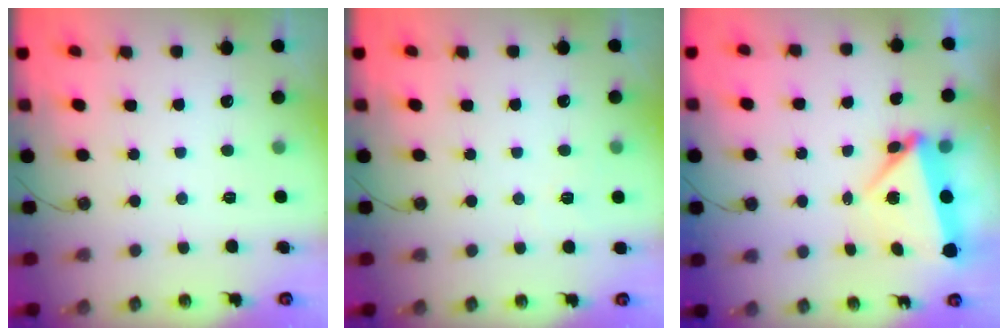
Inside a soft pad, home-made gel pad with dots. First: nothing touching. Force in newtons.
{"total": 3.5, "press": 3.5, "slide": 0.7}
{"total": 8.0, "press": 5.0, "slide": 6.2}